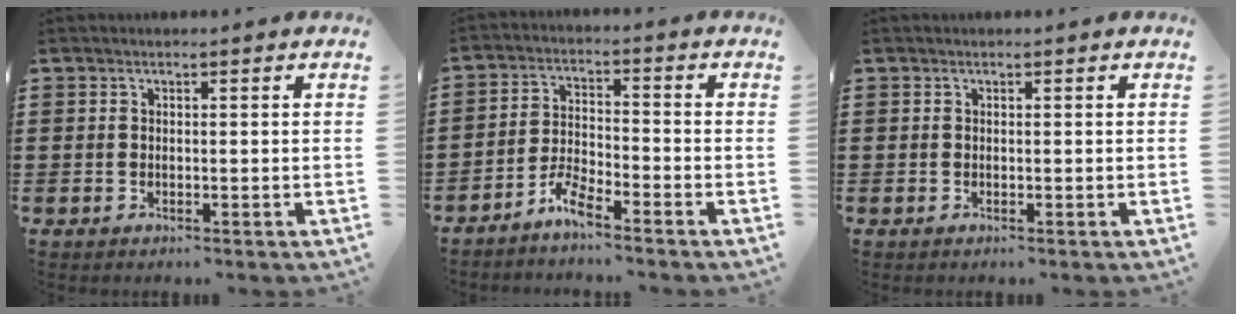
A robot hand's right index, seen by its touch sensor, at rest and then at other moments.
{"total": 4.1, "force": [-3.5, 0.6, 1.9], "torque": [-0.051, 0.003, -0.073]}
{"total": 0.0}